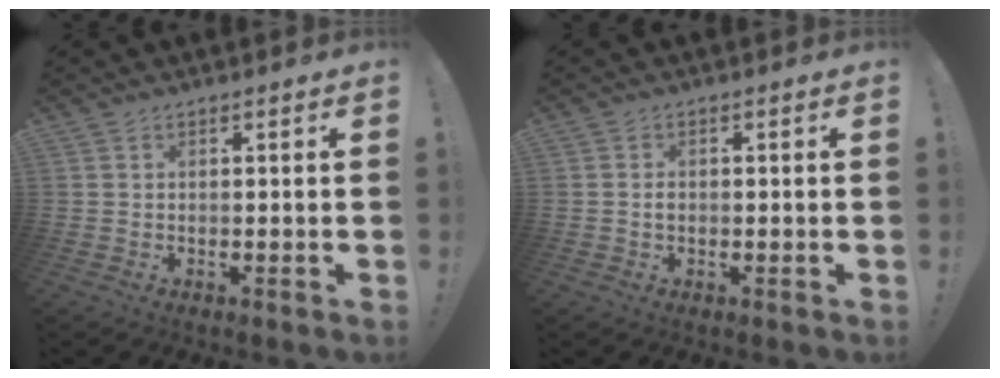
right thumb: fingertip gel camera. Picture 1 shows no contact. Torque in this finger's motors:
{"motor_torque": [-0.08, 0.00, -0.07, 0.09, -0.04]}